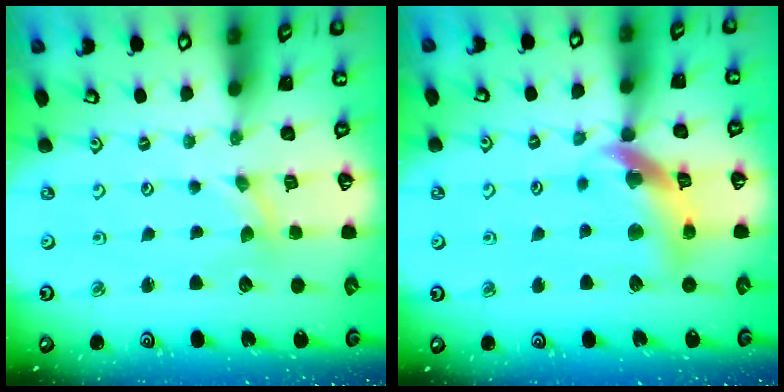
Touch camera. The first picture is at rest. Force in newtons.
{"total": 14.0, "press": 13.9, "slide": 1.7}